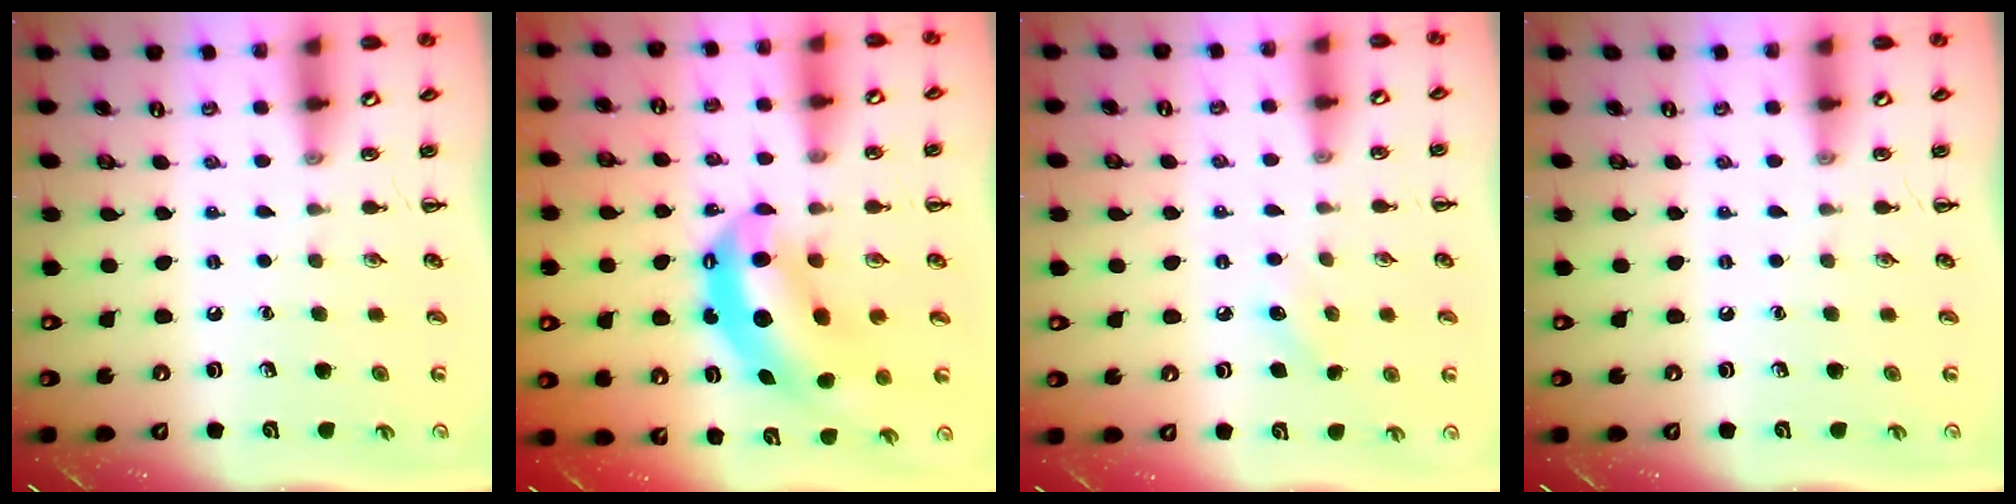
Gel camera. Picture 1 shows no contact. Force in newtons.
{"total": 10.8, "press": 10.5, "slide": 2.6}
{"total": 6.3, "press": 6.1, "slide": 1.7}
{"total": 0.0}